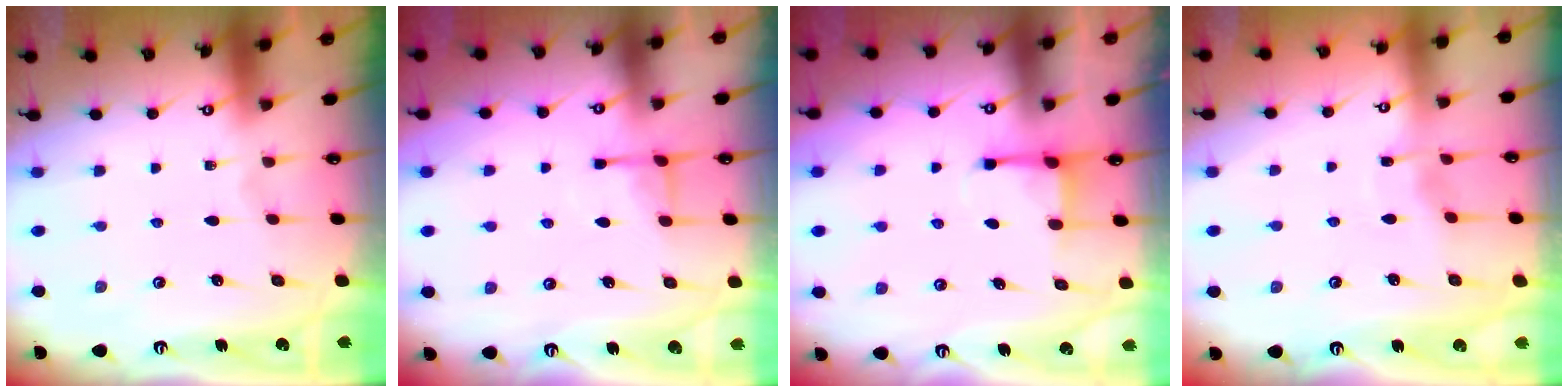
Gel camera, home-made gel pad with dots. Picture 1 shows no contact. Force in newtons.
{"total": 4.2, "press": 4.1, "slide": 0.8}
{"total": 2.2, "press": 2.2, "slide": 0.5}
{"total": 3.5, "press": 3.5, "slide": 0.3}